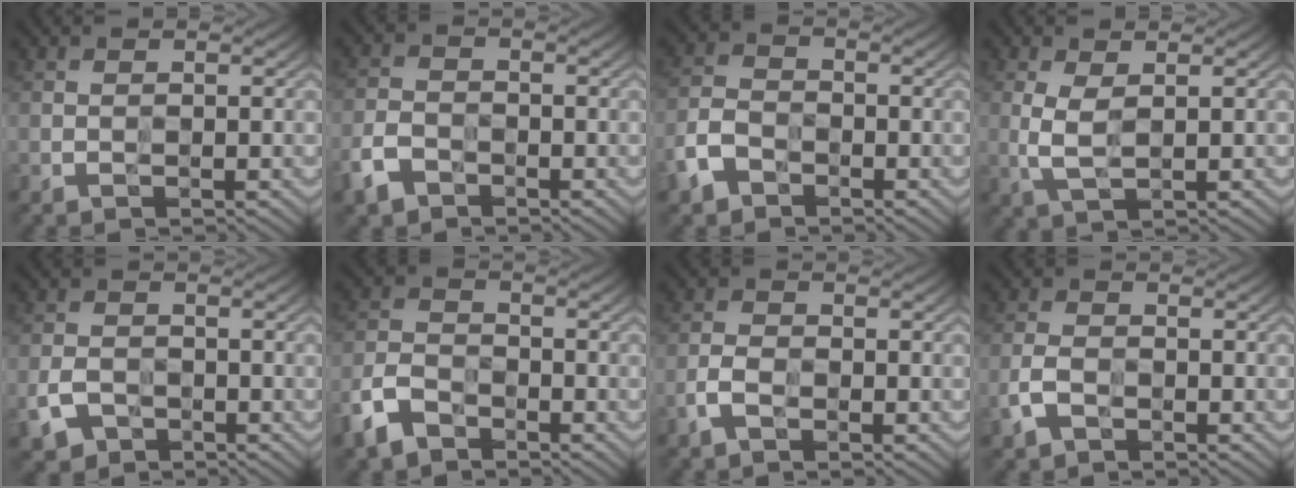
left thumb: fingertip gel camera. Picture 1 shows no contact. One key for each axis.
{"total": 4.7, "fx": -3.5, "fy": 2.8, "fz": 1.5, "tx": -0.030, "ty": -0.007, "tz": -0.073}
{"total": 4.8, "fx": -3.4, "fy": 3.0, "fz": 1.5, "tx": -0.034, "ty": -0.006, "tz": -0.076}
{"total": 3.2, "fx": 0.6, "fy": 1.4, "fz": 2.8, "tx": -0.069, "ty": -0.005, "tz": 0.012}
{"total": 4.6, "fx": -3.0, "fy": 3.0, "fz": 1.9, "tx": -0.036, "ty": -0.013, "tz": -0.058}
{"total": 6.0, "fx": -4.7, "fy": 3.2, "fz": 1.9, "tx": -0.043, "ty": -0.008, "tz": -0.103}
{"total": 3.2, "fx": -2.2, "fy": 1.8, "fz": 1.6, "tx": -0.033, "ty": -0.004, "tz": -0.047}
{"total": 3.9, "fx": -2.4, "fy": 2.3, "fz": 2.0, "tx": -0.041, "ty": -0.007, "tz": -0.051}